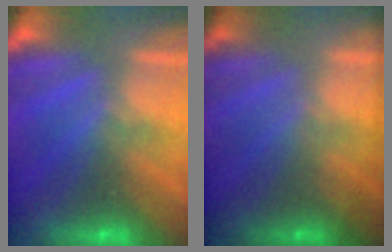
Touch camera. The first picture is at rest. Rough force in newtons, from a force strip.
{"total": 1.8}